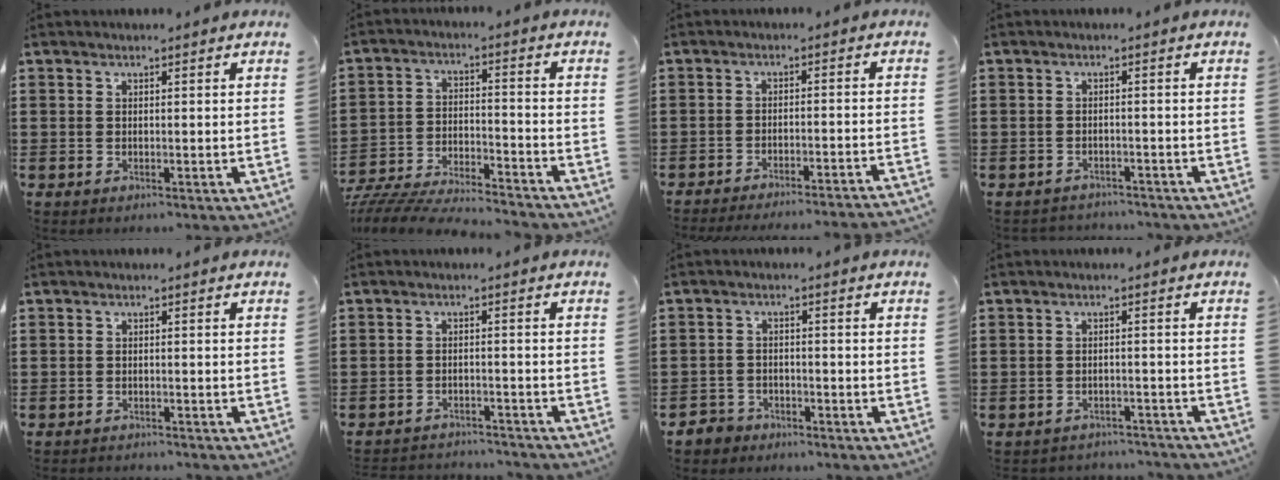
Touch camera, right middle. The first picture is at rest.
{"total": 6.6, "force": [-6.5, 0.4, 1.2], "torque": [-0.035, 0.000, -0.132]}
{"total": 3.2, "force": [-3.2, -0.4, 0.6], "torque": [-0.012, -0.001, -0.067]}
{"total": 1.9, "force": [-1.8, 0.3, -0.3], "torque": [-0.001, 0.001, -0.043]}
{"total": 1.4, "force": [-1.3, 0.2, -0.2], "torque": [0.001, 0.004, -0.031]}
{"total": 2.7, "force": [-2.7, 0.2, 0.0], "torque": [-0.007, 0.000, -0.058]}
{"total": 3.2, "force": [-3.0, 1.1, -0.3], "torque": [-0.012, -0.002, -0.068]}
{"total": 2.3, "force": [-2.3, 0.3, -0.1], "torque": [-0.005, 0.000, -0.050]}